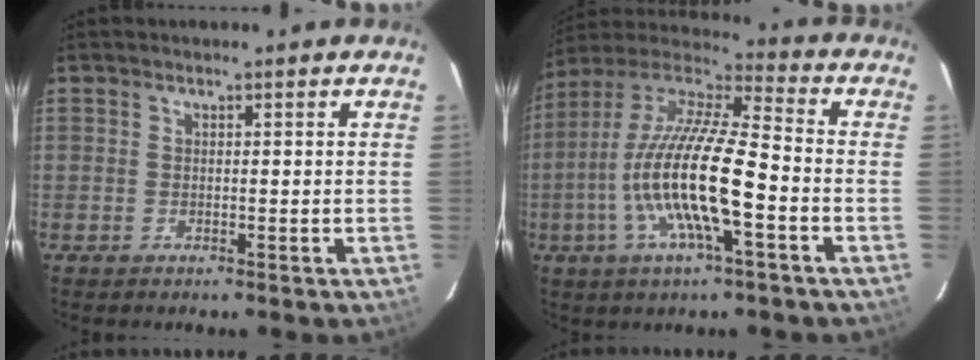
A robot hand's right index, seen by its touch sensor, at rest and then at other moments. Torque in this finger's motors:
{"motor_torque": [1.06, -0.51, 1.05, 0.21]}